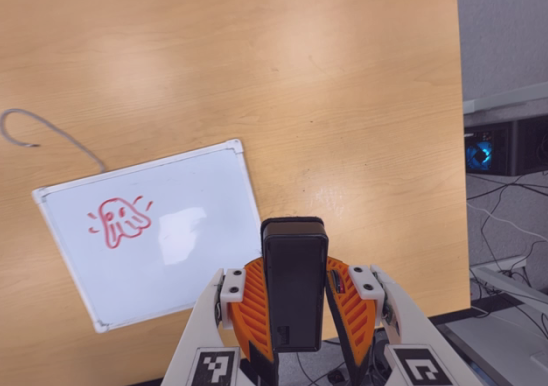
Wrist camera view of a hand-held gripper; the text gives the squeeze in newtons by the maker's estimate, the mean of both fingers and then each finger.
{"total": 7.9, "left": 6.6, "right": 9.1}